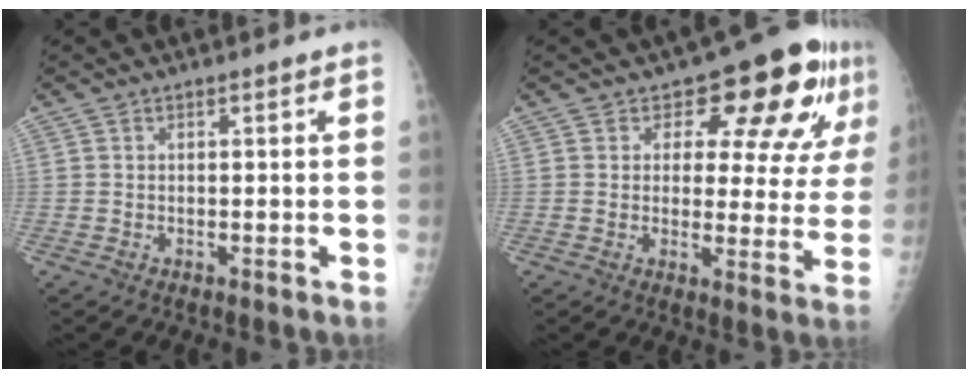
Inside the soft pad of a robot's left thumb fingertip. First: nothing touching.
{"total": 14.4, "force": [7.5, 7.1, 10.0], "torque": [-0.076, -0.033, 0.088]}